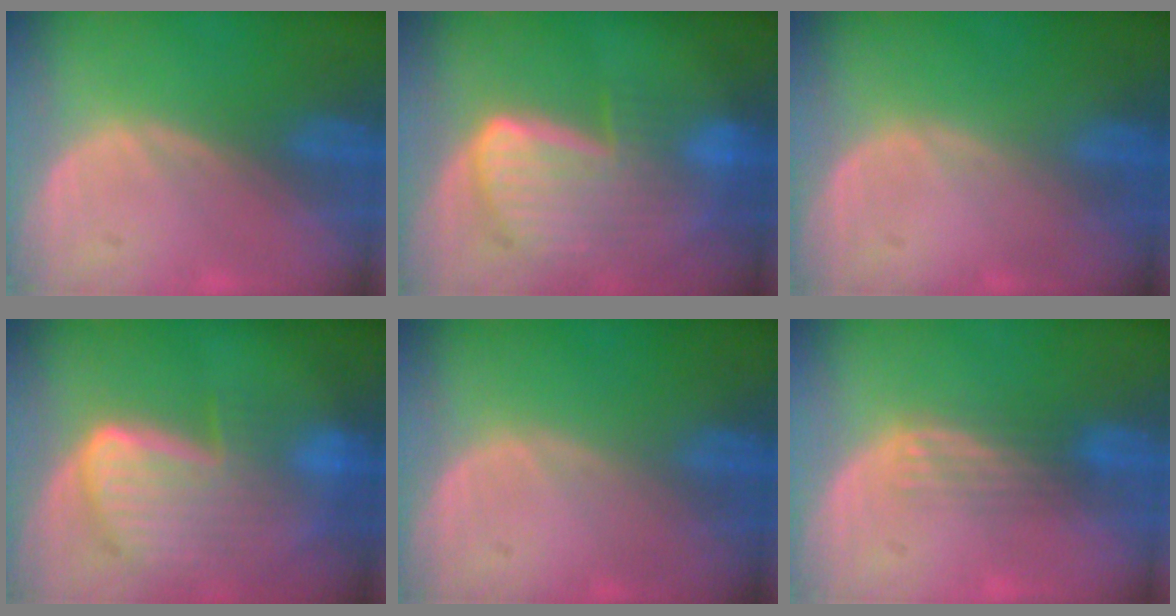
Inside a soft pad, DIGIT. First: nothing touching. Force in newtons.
{"total": 9.1, "press": 8.0, "slide": 4.5}
{"total": 0.0}
{"total": 9.4, "press": 8.1, "slide": 4.9}
{"total": 0.0}
{"total": 2.9, "press": 2.7, "slide": 1.2}